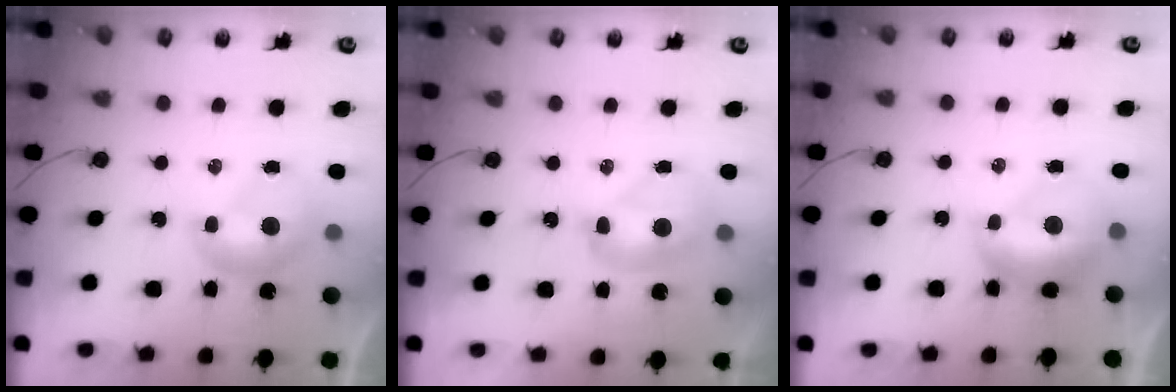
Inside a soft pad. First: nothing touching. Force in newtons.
{"total": 2.6, "press": 2.6, "slide": 0.1}
{"total": 2.2, "press": 2.1, "slide": 0.8}